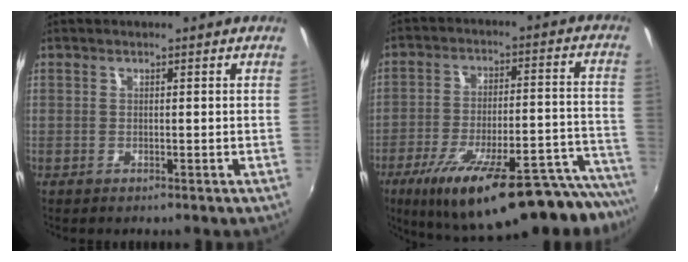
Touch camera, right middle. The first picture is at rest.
{"total": 29.0, "force": [-23.1, 4.6, 16.9], "torque": [-0.227, -0.044, -0.324]}